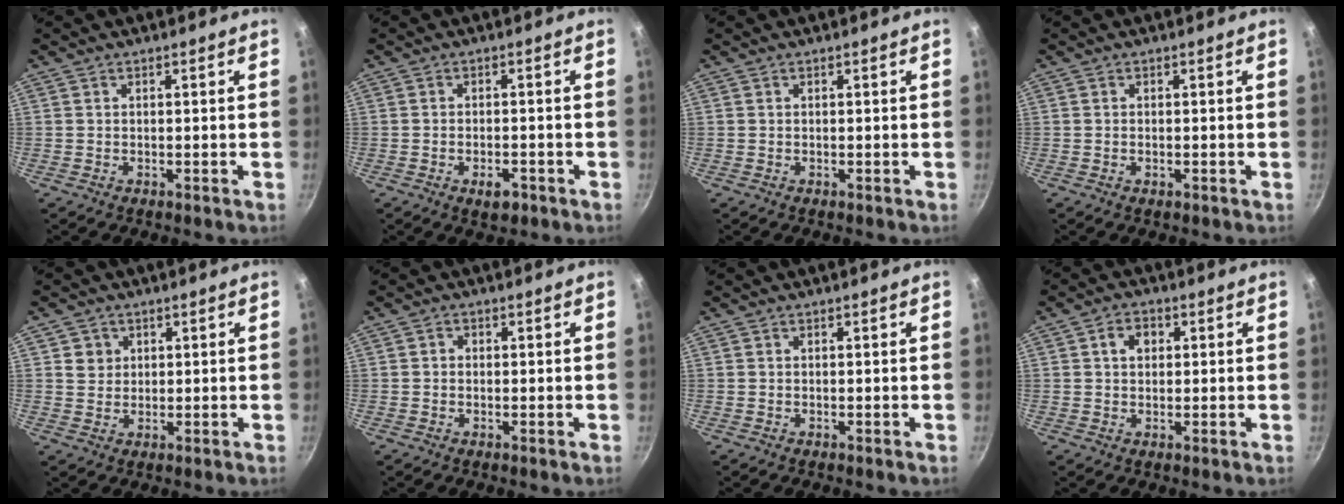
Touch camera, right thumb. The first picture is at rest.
{"total": 3.6, "force": [-1.9, 1.8, 2.4], "torque": [-0.031, 0.010, -0.026]}
{"total": 0.0}
{"total": 0.6, "force": [-0.2, 0.3, 0.4], "torque": [-0.007, 0.001, -0.003]}
{"total": 3.3, "force": [1.1, 3.1, 0.6], "torque": [0.012, 0.005, 0.017]}
{"total": 1.2, "force": [0.0, 1.1, 0.5], "torque": [-0.008, 0.005, -0.003]}
{"total": 0.0}
{"total": 3.9, "force": [1.0, 3.0, 2.4], "torque": [-0.022, 0.006, 0.012]}